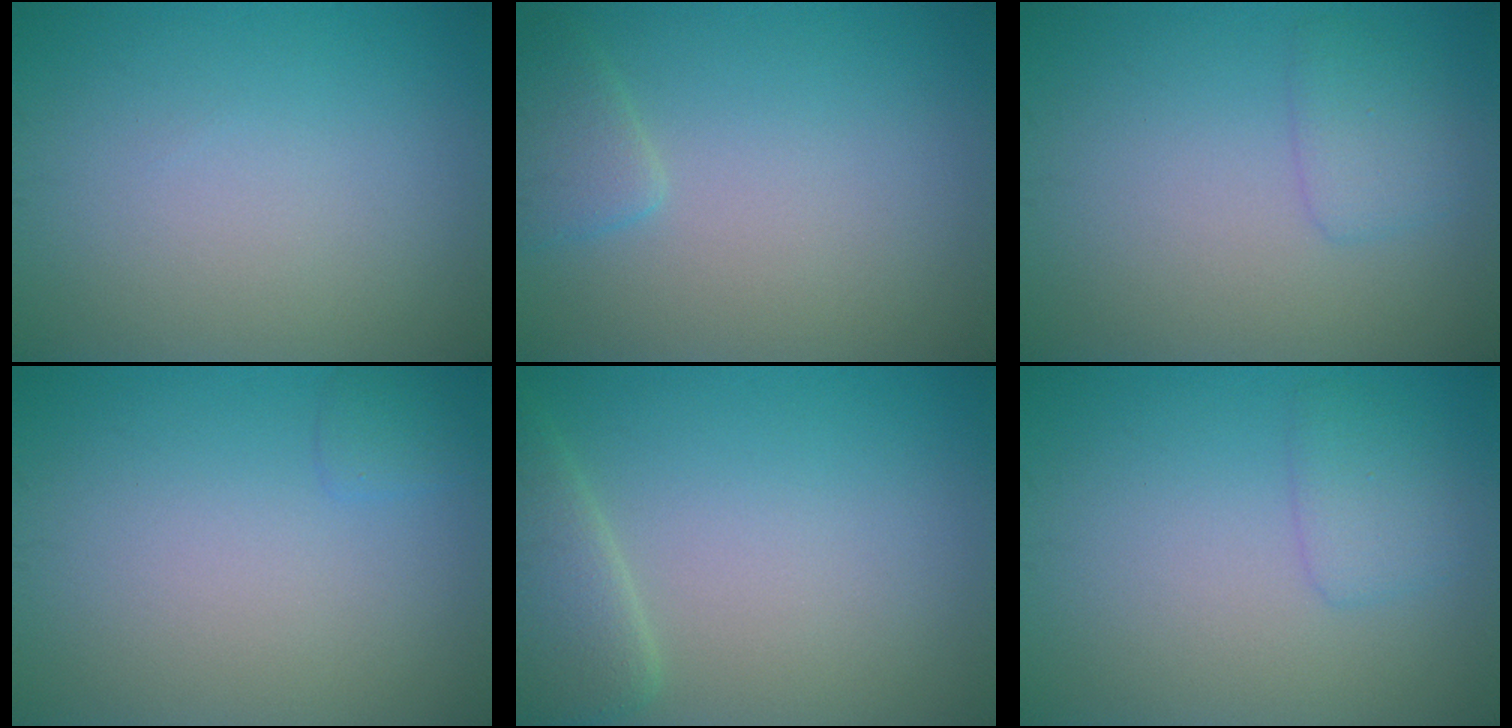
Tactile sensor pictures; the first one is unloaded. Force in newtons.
{"total": 1.8, "press": 1.8, "slide": 0.2}
{"total": 1.8, "press": 1.8, "slide": 0.1}
{"total": 0.9, "press": 0.9, "slide": 0.1}
{"total": 3.4, "press": 3.4, "slide": 0.2}
{"total": 1.8, "press": 1.8, "slide": 0.1}